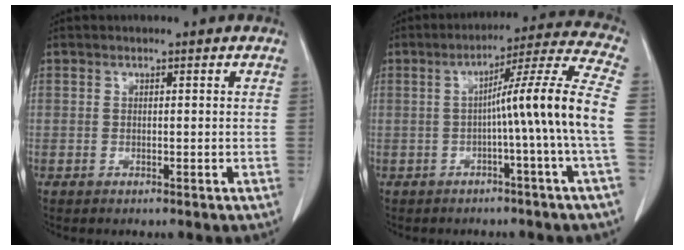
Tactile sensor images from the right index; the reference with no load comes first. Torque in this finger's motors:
{"motor_torque": [1.36, -0.37, 0.75, 0.18]}